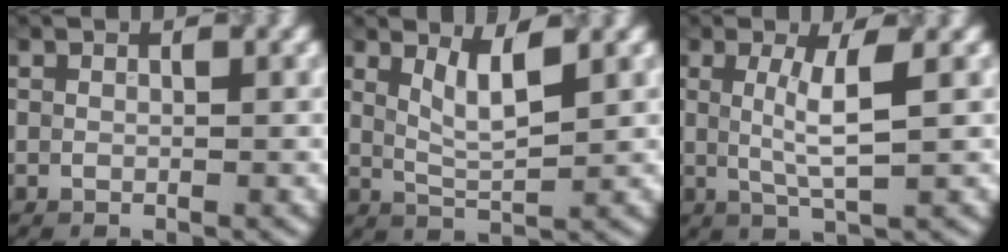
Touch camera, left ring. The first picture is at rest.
{"total": 2.9, "force": [1.6, 0.7, 2.4], "torque": [-0.046, -0.008, 0.034]}
{"total": 3.6, "force": [0.6, 0.7, 3.5], "torque": [-0.068, -0.004, 0.012]}